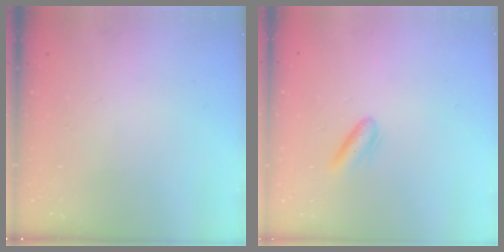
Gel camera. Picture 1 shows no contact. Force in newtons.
{"total": 3.7, "press": 3.4, "slide": 1.4}